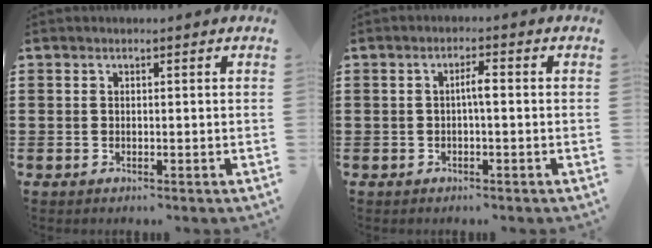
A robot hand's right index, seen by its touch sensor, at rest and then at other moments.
{"total": 2.2, "force": [-0.2, 0.4, 2.1], "torque": [-0.039, 0.004, -0.007]}